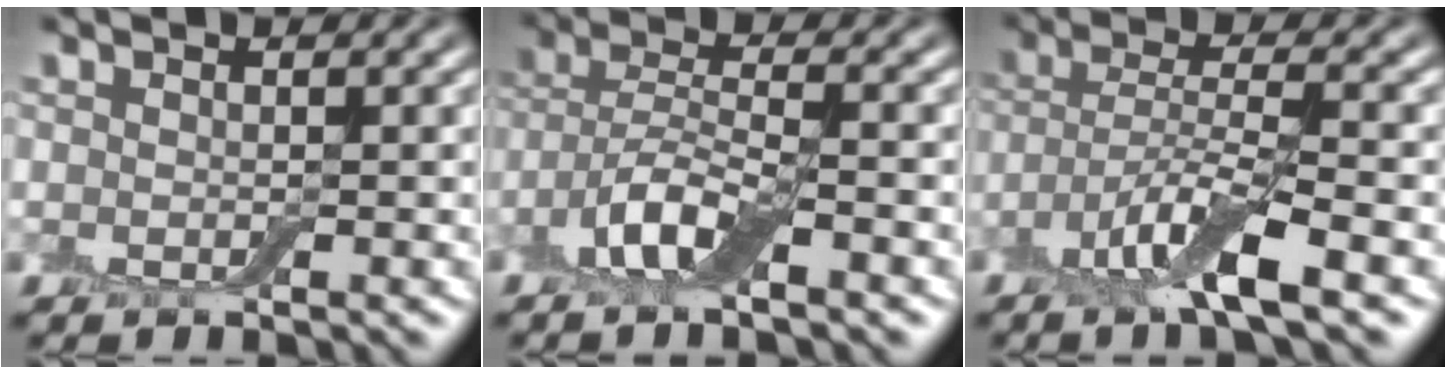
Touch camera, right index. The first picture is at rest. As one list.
[{"total": 4.6, "force": [-2.7, 1.3, 3.5], "torque": [-0.071, 0.004, -0.060]}, {"total": 5.5, "force": [-3.1, 0.9, 4.4], "torque": [-0.086, -0.001, -0.068]}]